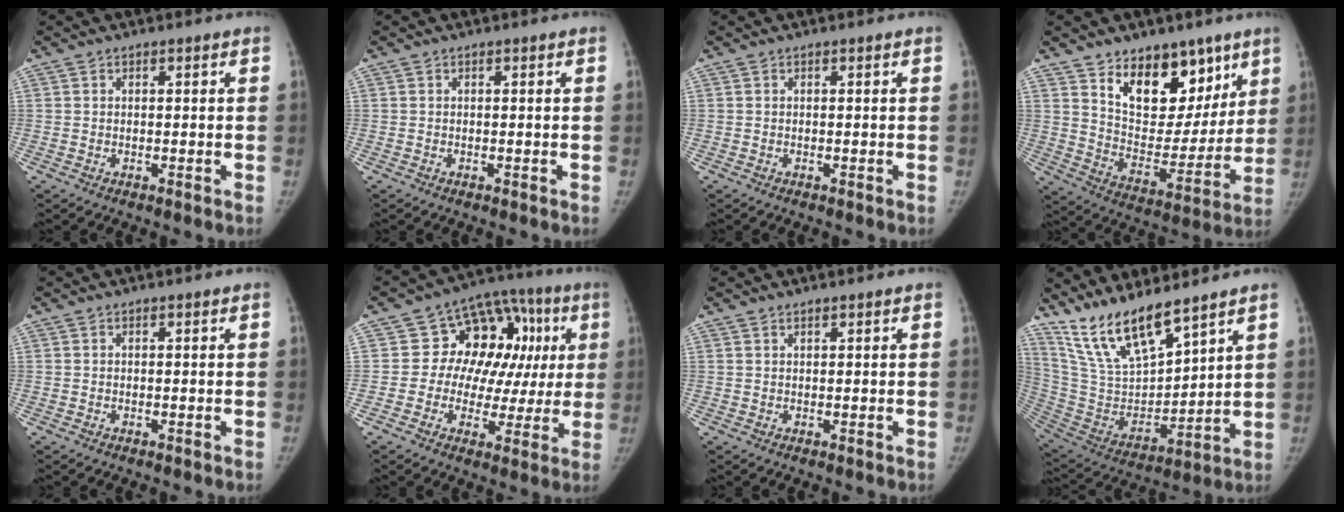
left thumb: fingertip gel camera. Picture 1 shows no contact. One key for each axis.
{"total": 0.0}
{"total": 0.0}
{"total": 17.8, "fx": 10.6, "fy": 10.3, "fz": 9.9, "tx": -0.081, "ty": -0.068, "tz": 0.177}
{"total": 0.0}
{"total": 17.4, "fx": 2.9, "fy": 12.5, "fz": 11.8, "tx": -0.082, "ty": 0.037, "tz": 0.038}
{"total": 0.6, "fx": 0.6, "fy": 0.1, "fz": 0.2, "tx": -0.003, "ty": -0.004, "tz": 0.010}
{"total": 16.2, "fx": 12.9, "fy": 4.1, "fz": 8.9, "tx": -0.144, "ty": -0.070, "tz": 0.264}